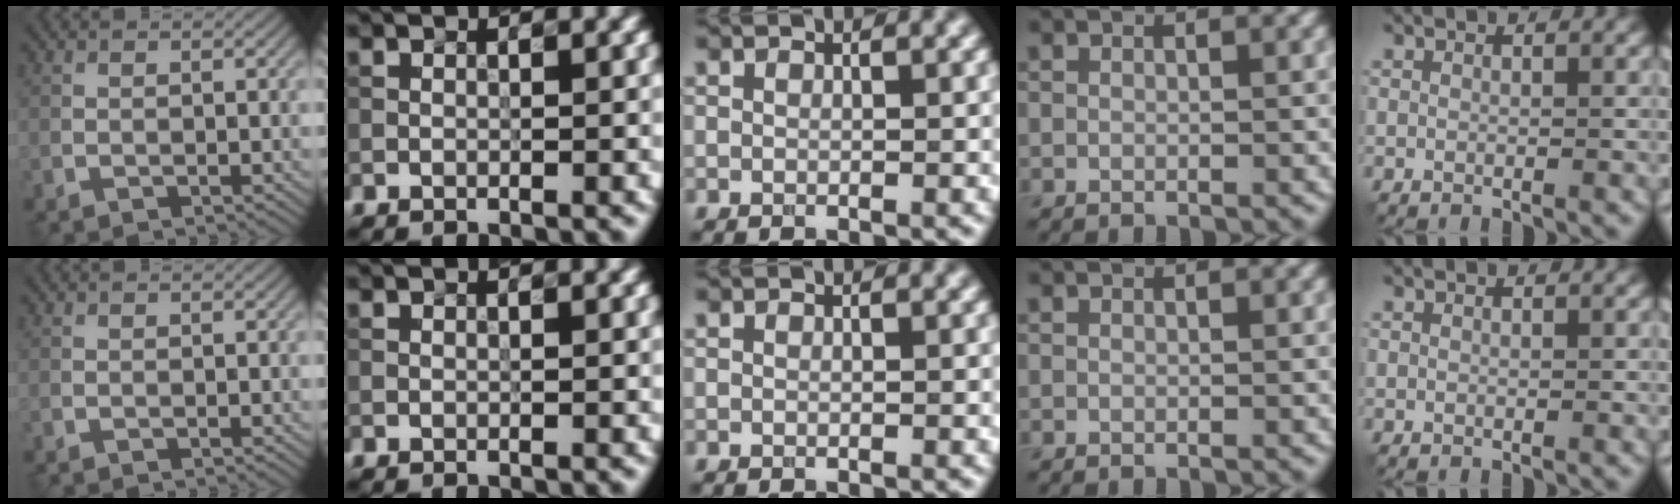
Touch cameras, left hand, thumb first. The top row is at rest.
{}